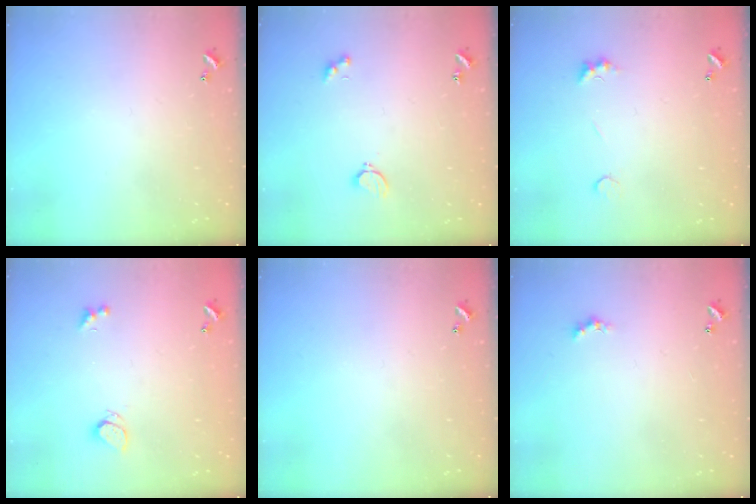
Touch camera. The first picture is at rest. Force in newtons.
{"total": 1.8, "press": 1.7, "slide": 0.5}
{"total": 1.8, "press": 1.7, "slide": 0.4}
{"total": 1.9, "press": 1.8, "slide": 0.7}
{"total": 0.0}
{"total": 0.0}